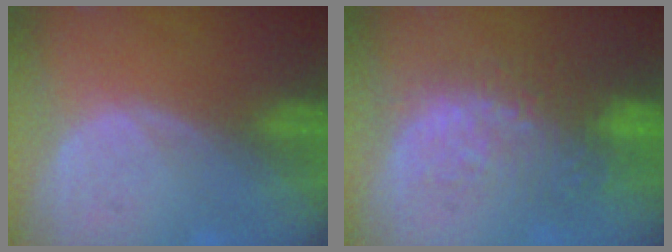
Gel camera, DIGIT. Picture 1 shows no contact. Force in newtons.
{"total": 10.9, "press": 9.6, "slide": 5.2}